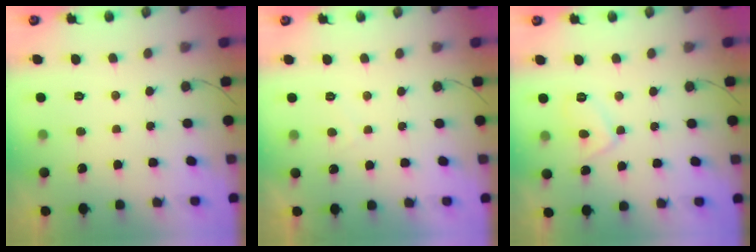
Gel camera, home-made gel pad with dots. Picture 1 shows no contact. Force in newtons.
{"total": 1.0, "press": 0.9, "slide": 0.6}
{"total": 6.1, "press": 6.1, "slide": 0.5}